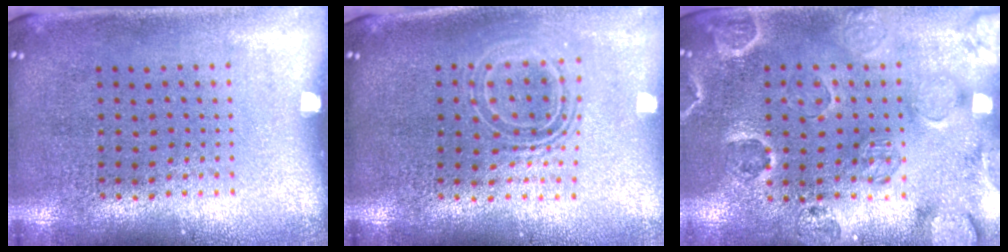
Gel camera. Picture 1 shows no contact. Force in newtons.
{"total": 1.7, "press": 1.2, "slide": 1.1}
{"total": 2.5, "press": 2.2, "slide": 1.1}